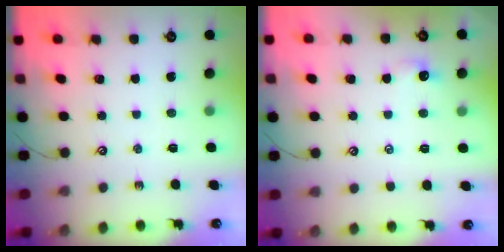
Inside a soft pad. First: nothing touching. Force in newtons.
{"total": 0.8, "press": 0.5, "slide": 0.6}